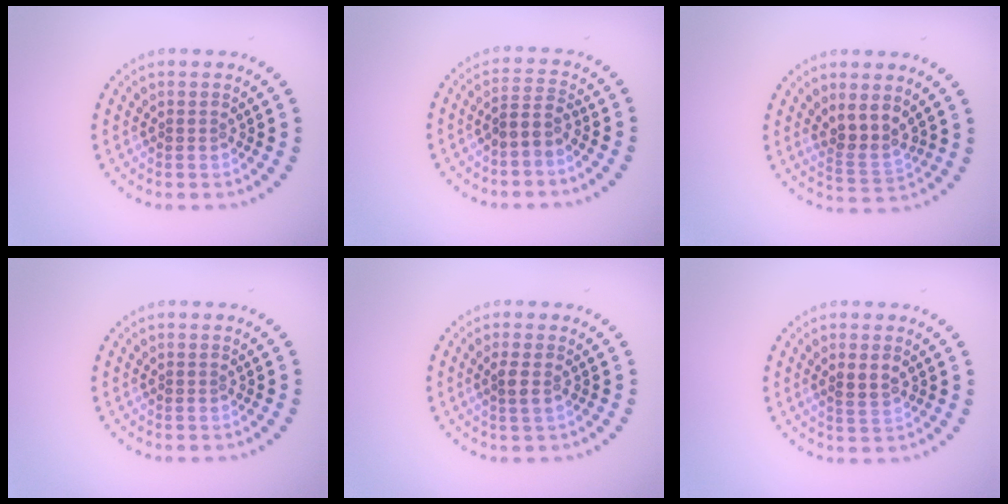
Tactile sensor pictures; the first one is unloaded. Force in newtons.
{"total": 2.0, "press": 1.3, "slide": 1.6}
{"total": 2.9, "press": 2.5, "slide": 1.5}
{"total": 0.0}
{"total": 1.3, "press": 1.1, "slide": 0.7}
{"total": 1.7, "press": 1.7, "slide": 0.3}